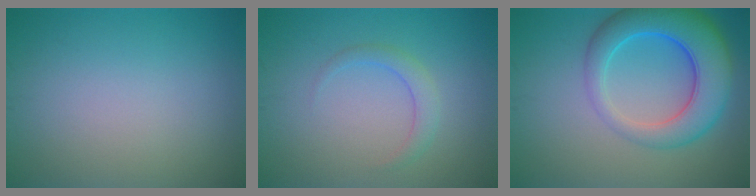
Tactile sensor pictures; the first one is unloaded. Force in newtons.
{"total": 1.8, "press": 1.8, "slide": 0.1}
{"total": 8.1, "press": 8.1, "slide": 0.4}